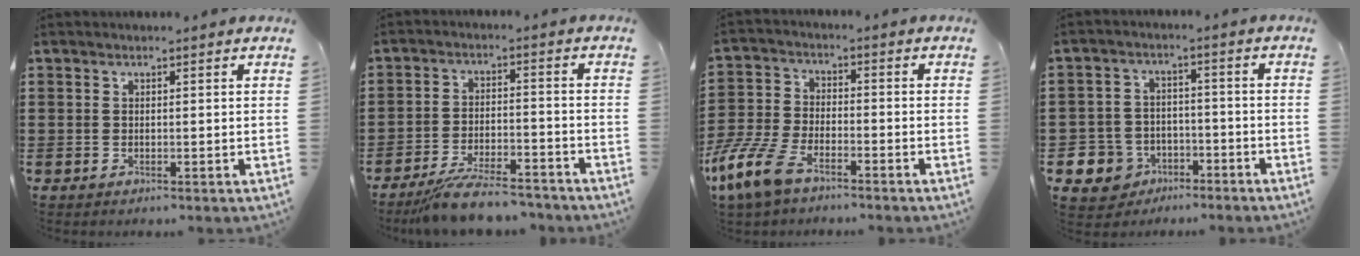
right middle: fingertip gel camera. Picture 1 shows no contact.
{"total": 7.3, "force": [-6.5, 0.7, 3.3], "torque": [-0.075, -0.006, -0.123]}
{"total": 9.0, "force": [-6.5, 3.3, 5.4], "torque": [-0.142, -0.001, -0.131]}
{"total": 5.2, "force": [-3.3, 3.9, 0.9], "torque": [-0.050, 0.003, -0.069]}